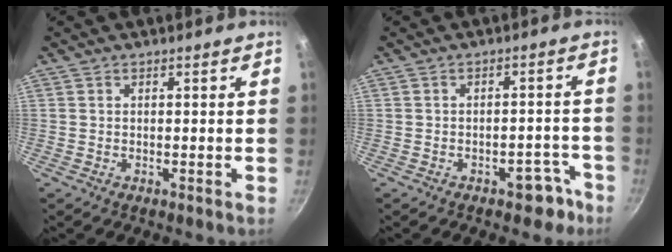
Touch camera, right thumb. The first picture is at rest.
{"total": 5.3, "force": [-3.4, 3.1, 2.7], "torque": [0.002, 0.045, -0.023]}